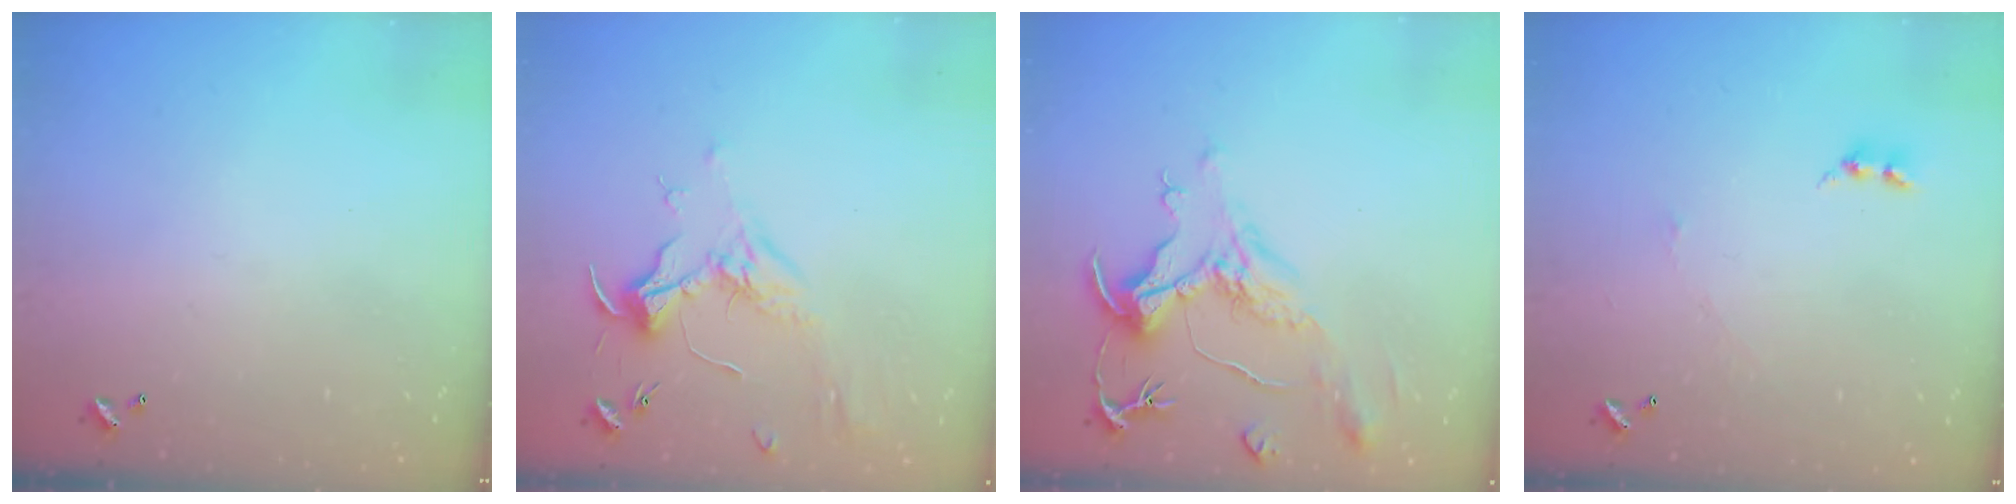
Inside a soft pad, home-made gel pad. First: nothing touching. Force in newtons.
{"total": 1.9, "press": 1.7, "slide": 0.7}
{"total": 1.7, "press": 1.3, "slide": 1.2}
{"total": 2.7, "press": 2.6, "slide": 0.4}